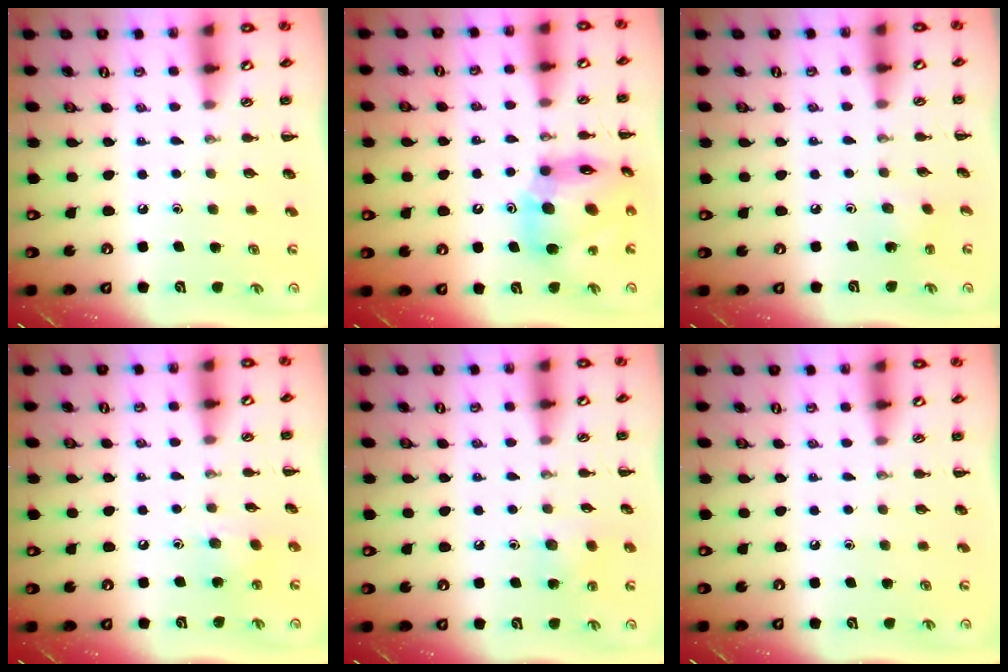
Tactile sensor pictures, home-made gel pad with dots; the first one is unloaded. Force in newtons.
{"total": 14.9, "press": 14.3, "slide": 4.2}
{"total": 1.6, "press": 1.4, "slide": 0.7}
{"total": 6.2, "press": 6.1, "slide": 1.1}
{"total": 6.4, "press": 6.3, "slide": 1.3}
{"total": 0.0}